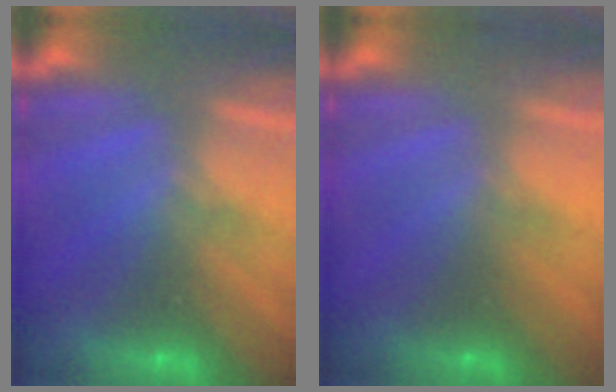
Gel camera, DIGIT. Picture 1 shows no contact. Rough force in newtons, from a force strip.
{"total": 4.9}